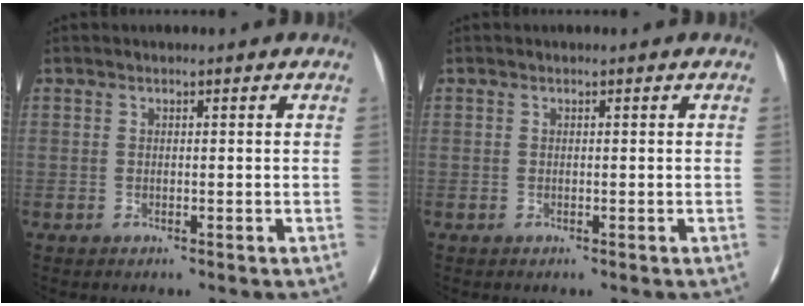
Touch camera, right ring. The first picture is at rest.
{"total": 0.0}